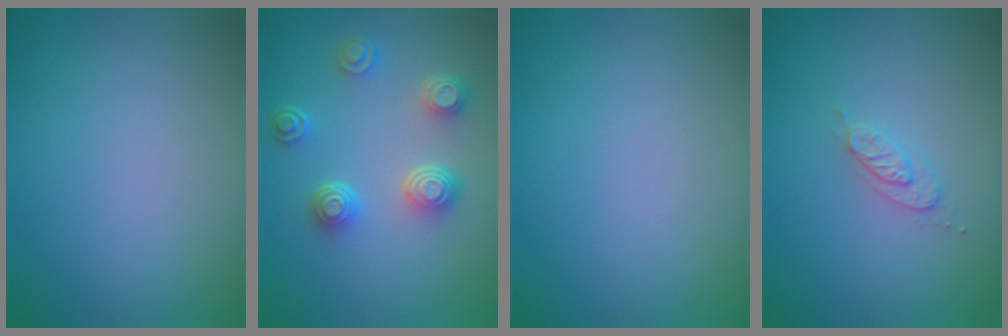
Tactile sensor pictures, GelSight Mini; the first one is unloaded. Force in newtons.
{"total": 4.1, "press": 3.2, "slide": 2.6}
{"total": 0.0}
{"total": 1.7, "press": 1.6, "slide": 0.2}